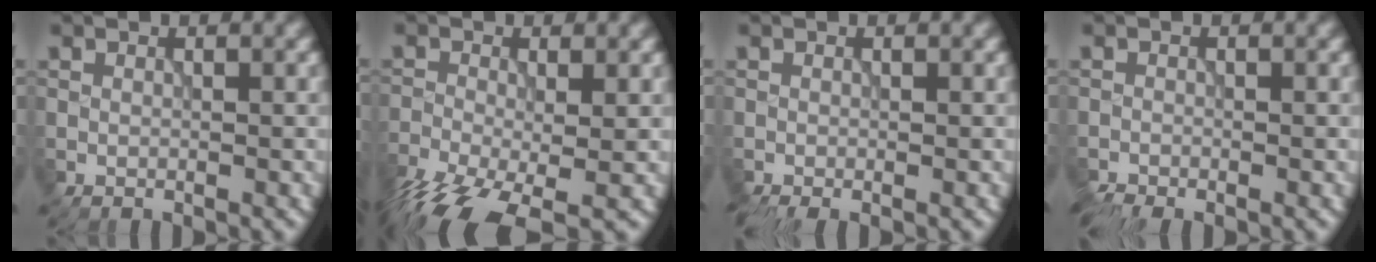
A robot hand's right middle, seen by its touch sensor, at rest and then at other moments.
{"total": 8.5, "force": [-4.9, 3.5, 6.0], "torque": [-0.127, -0.029, -0.094]}
{"total": 1.6, "force": [-1.3, 0.3, 0.9], "torque": [-0.017, -0.009, -0.025]}
{"total": 1.8, "force": [-1.7, 0.3, 0.6], "torque": [-0.011, -0.010, -0.037]}